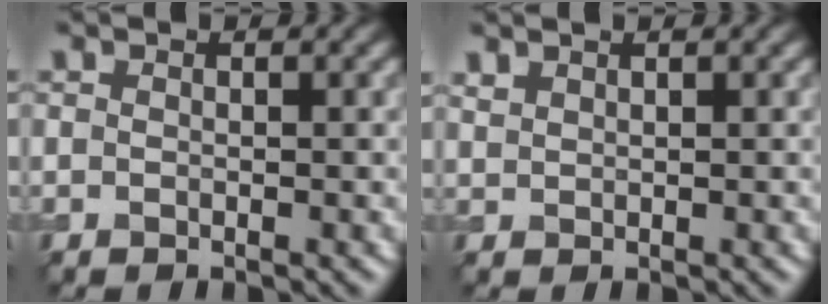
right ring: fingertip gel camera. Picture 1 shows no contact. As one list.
[{"total": 0.9, "force": [0.9, 0.2, 0.1], "torque": [-0.006, 0.001, 0.024]}]